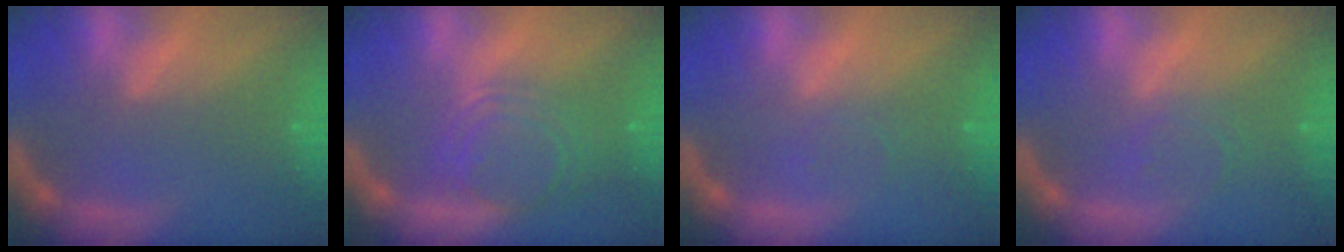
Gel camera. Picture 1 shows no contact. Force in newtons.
{"total": 7.1}
{"total": 1.0}
{"total": 1.9}